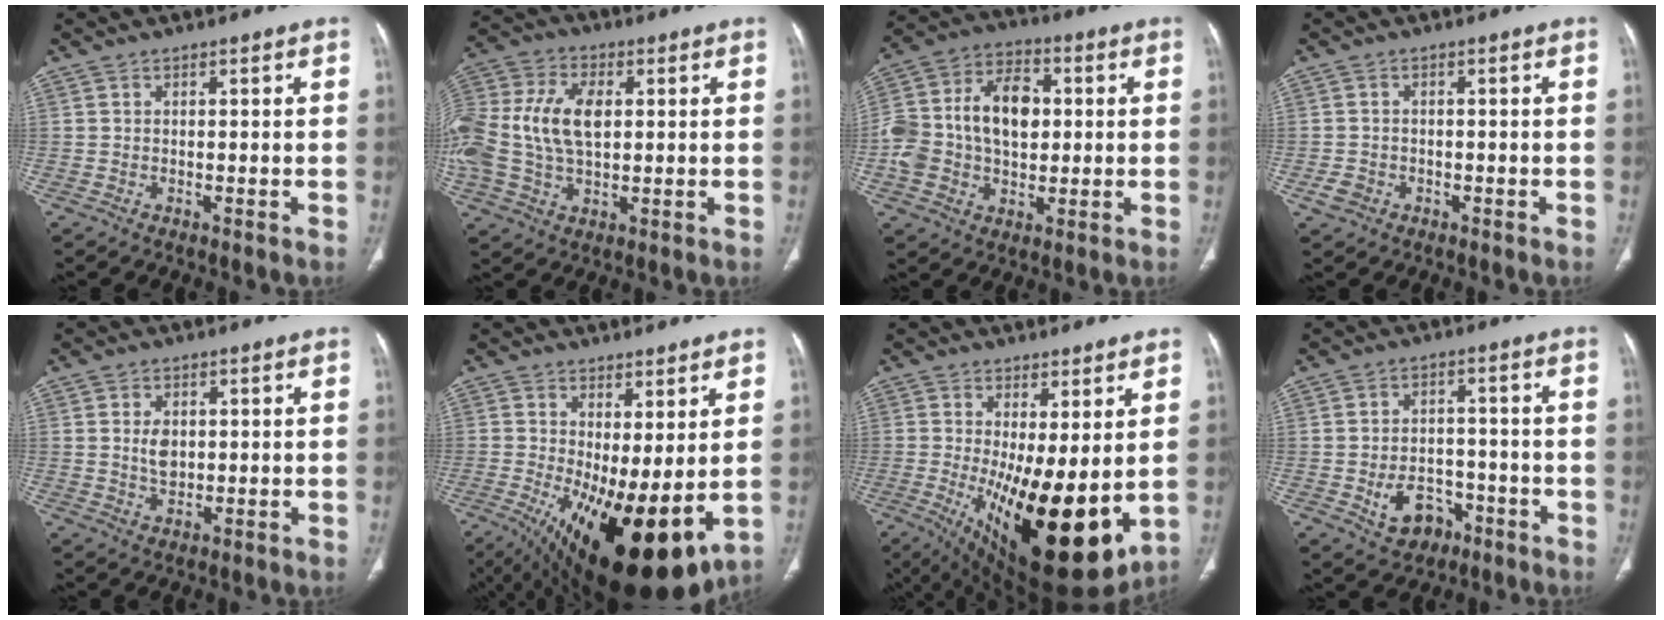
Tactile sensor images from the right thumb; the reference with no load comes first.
{"total": 18.2, "force": [1.5, 11.3, 14.2], "torque": [-0.331, 0.011, 0.029]}
{"total": 17.7, "force": [0.5, 12.2, 12.8], "torque": [-0.222, 0.031, 0.006]}
{"total": 2.6, "force": [-1.1, 2.2, 1.0], "torque": [-0.017, 0.009, -0.015]}
{"total": 3.9, "force": [0.5, 2.8, 2.8], "torque": [-0.039, -0.004, 0.012]}
{"total": 18.7, "force": [-1.9, 7.2, 17.2], "torque": [-0.278, -0.031, -0.001]}
{"total": 21.2, "force": [-2.0, 7.9, 19.6], "torque": [-0.288, -0.042, 0.000]}
{"total": 7.8, "force": [-3.3, 5.8, 4.1], "torque": [-0.046, 0.030, -0.043]}